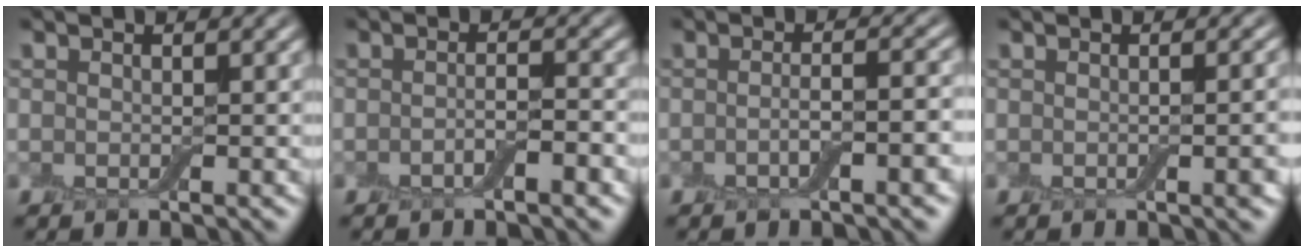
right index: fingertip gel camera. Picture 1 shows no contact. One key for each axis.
{"total": 2.1, "fx": -1.0, "fy": 0.5, "fz": 1.8, "tx": -0.029, "ty": 0.004, "tz": -0.018}
{"total": 3.7, "fx": -1.0, "fy": 1.1, "fz": 3.4, "tx": -0.041, "ty": 0.008, "tz": -0.018}
{"total": 3.0, "fx": -0.4, "fy": 0.9, "fz": 2.8, "tx": -0.024, "ty": 0.002, "tz": -0.002}